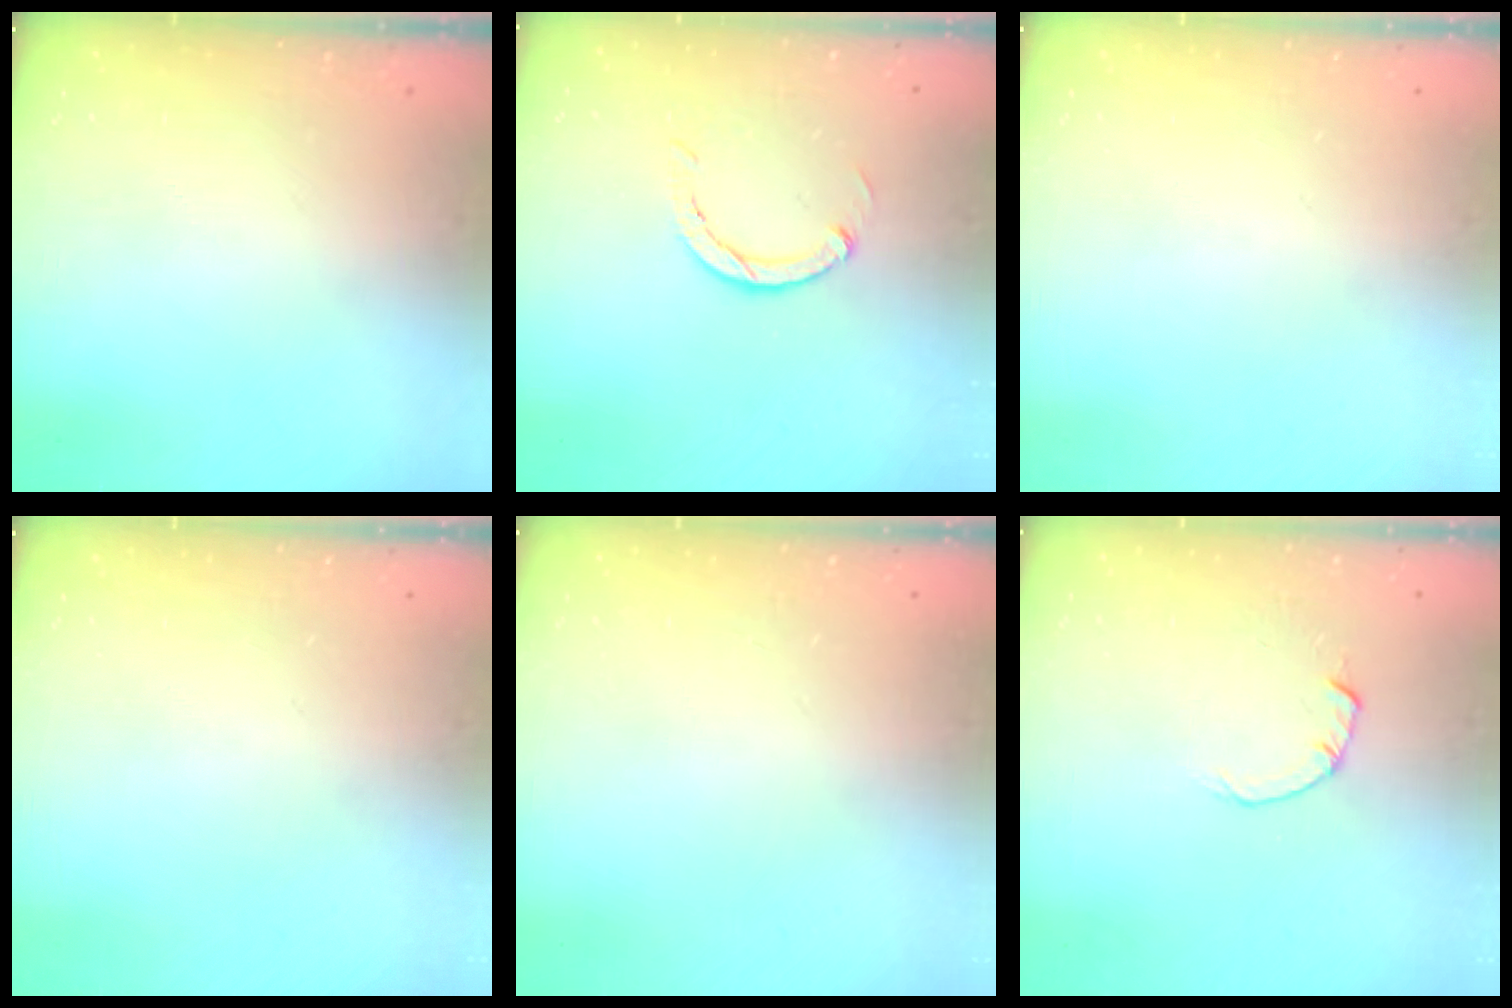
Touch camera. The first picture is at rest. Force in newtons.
{"total": 3.0, "press": 3.0, "slide": 0.1}
{"total": 0.0}
{"total": 0.0}
{"total": 2.4, "press": 2.4, "slide": 0.2}
{"total": 1.8, "press": 1.7, "slide": 0.3}